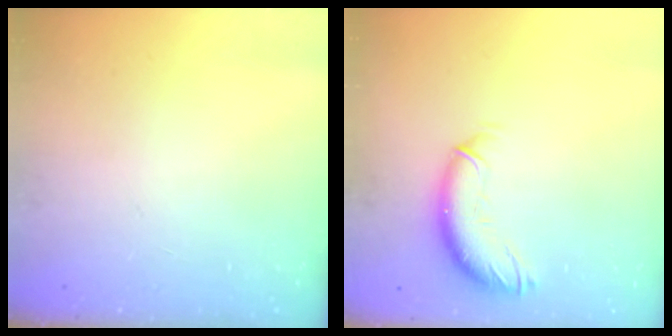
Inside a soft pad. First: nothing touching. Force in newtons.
{"total": 10.7, "press": 10.6, "slide": 1.0}